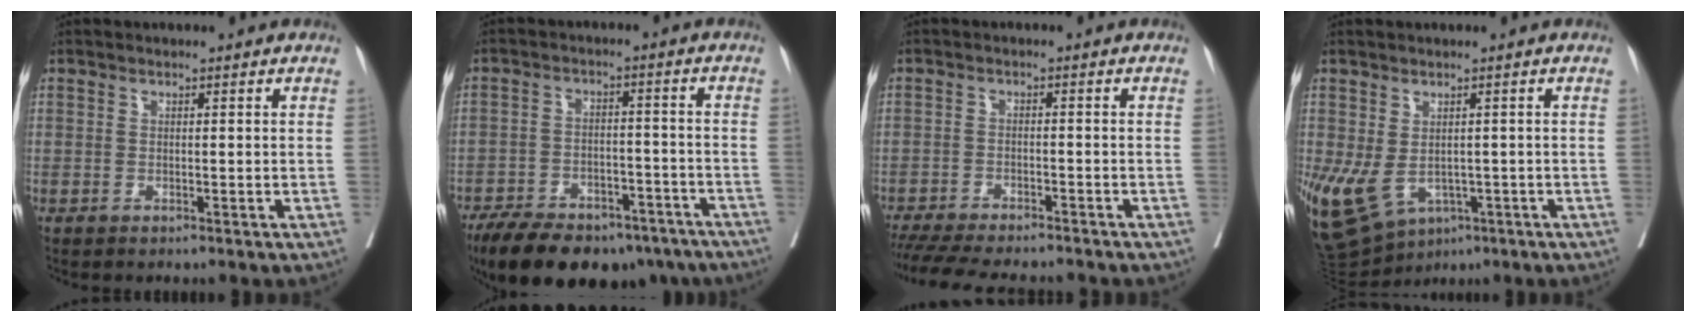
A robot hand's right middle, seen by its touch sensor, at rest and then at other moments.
{"total": 21.0, "force": [-16.0, 8.9, 10.4], "torque": [-0.180, -0.006, -0.224]}
{"total": 13.8, "force": [-12.3, 2.3, 5.8], "torque": [-0.105, -0.020, -0.177]}
{"total": 11.5, "force": [-4.2, 7.5, 7.7], "torque": [-0.161, -0.011, -0.053]}